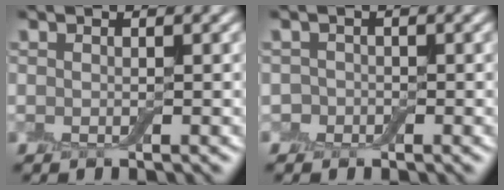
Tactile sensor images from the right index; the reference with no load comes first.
{"total": 1.2, "force": [-0.5, 1.0, -0.1], "torque": [0.012, 0.003, -0.015]}